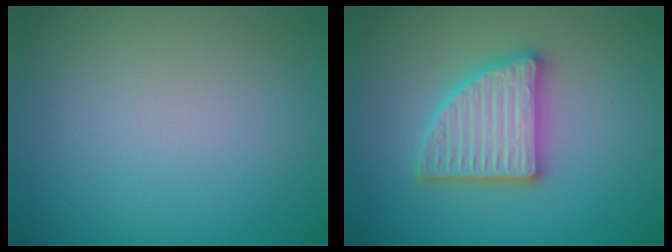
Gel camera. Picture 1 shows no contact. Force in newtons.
{"total": 5.0, "press": 5.0, "slide": 0.7}